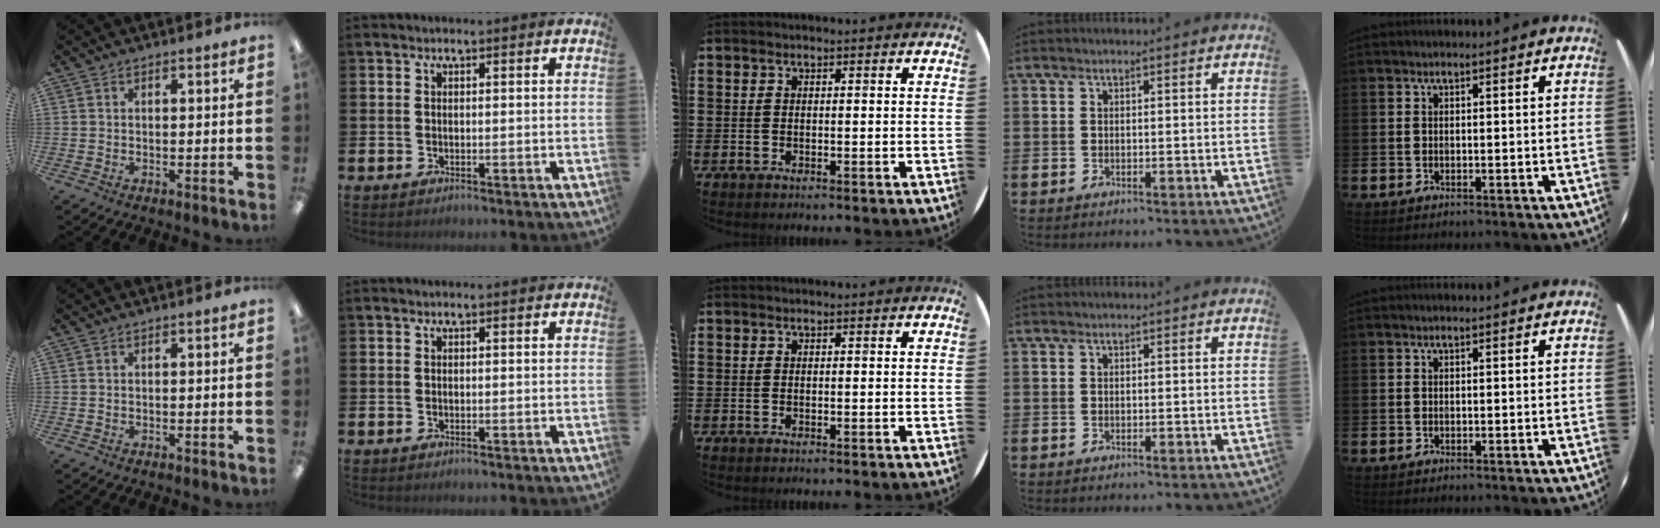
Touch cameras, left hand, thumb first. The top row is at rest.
{}